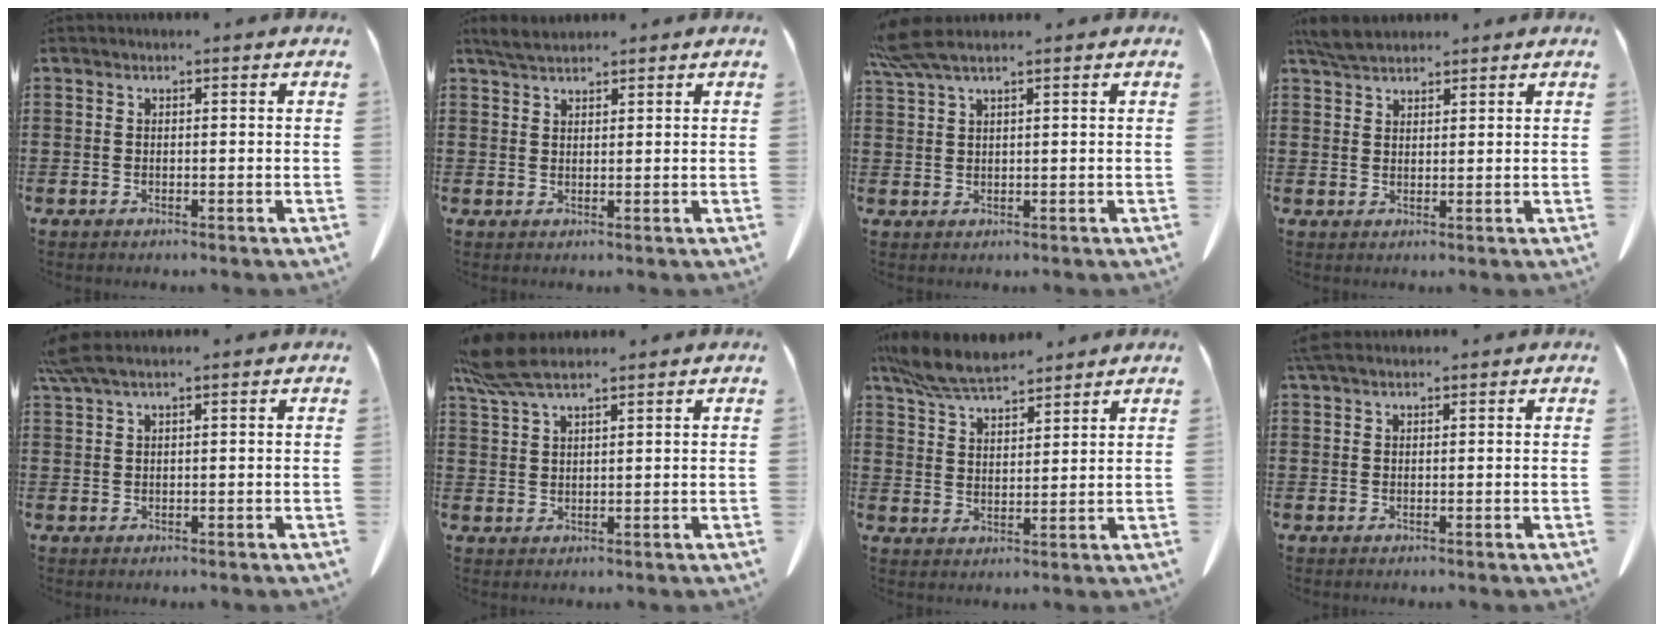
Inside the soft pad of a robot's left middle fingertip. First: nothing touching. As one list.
[{"total": 2.6, "force": [2.2, 0.7, 1.0], "torque": [-0.026, 0.004, 0.043]}, {"total": 4.3, "force": [3.2, 0.5, 2.9], "torque": [-0.072, -0.005, 0.057]}, {"total": 3.7, "force": [3.2, 1.1, 1.3], "torque": [-0.034, -0.001, 0.062]}, {"total": 2.6, "force": [1.8, 0.3, 1.9], "torque": [-0.042, 0.000, 0.034]}, {"total": 6.2, "force": [4.8, 1.1, 3.8], "torque": [-0.094, -0.007, 0.088]}, {"total": 7.7, "force": [6.9, 1.7, 3.0], "torque": [-0.082, -0.017, 0.130]}, {"total": 1.7, "force": [1.3, 0.5, 0.9], "torque": [-0.023, 0.003, 0.025]}]